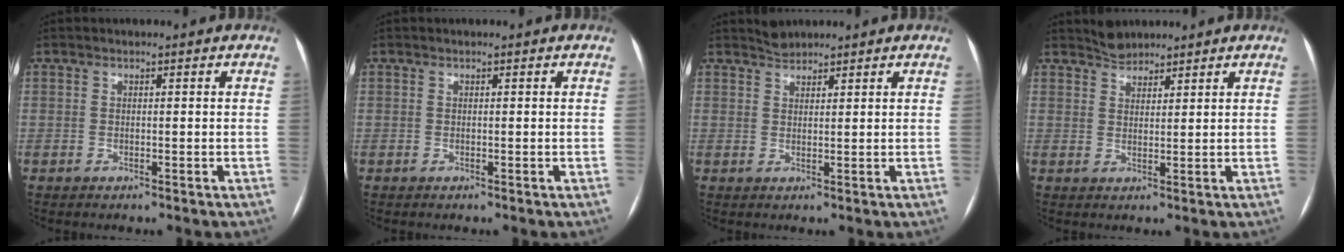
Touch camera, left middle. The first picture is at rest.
{"total": 0.0}
{"total": 1.8, "force": [1.7, 0.4, -0.1], "torque": [-0.002, 0.005, 0.033]}
{"total": 2.6, "force": [2.5, 0.8, -0.1], "torque": [-0.001, 0.007, 0.046]}